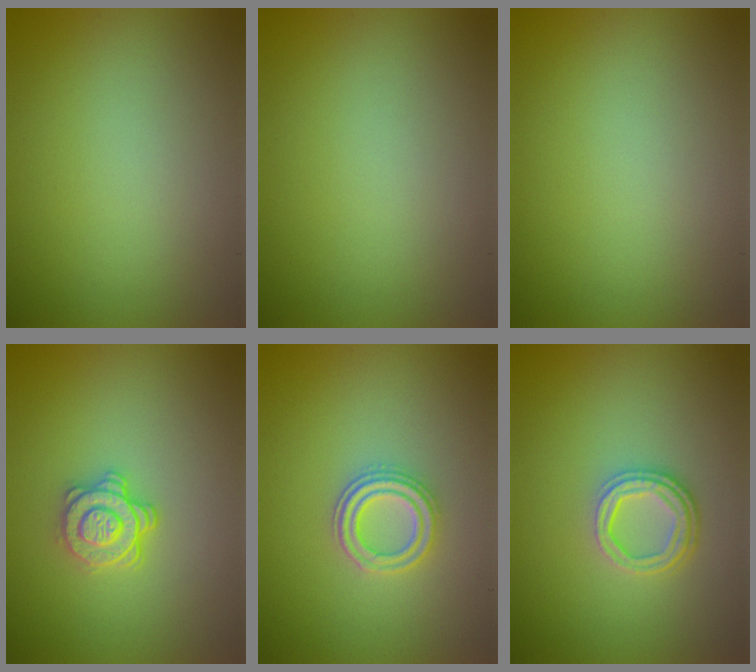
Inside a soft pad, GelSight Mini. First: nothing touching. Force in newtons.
{"total": 0.0}
{"total": 0.0}
{"total": 3.0, "press": 2.6, "slide": 1.4}
{"total": 2.7, "press": 2.6, "slide": 1.0}
{"total": 3.3, "press": 2.6, "slide": 2.1}